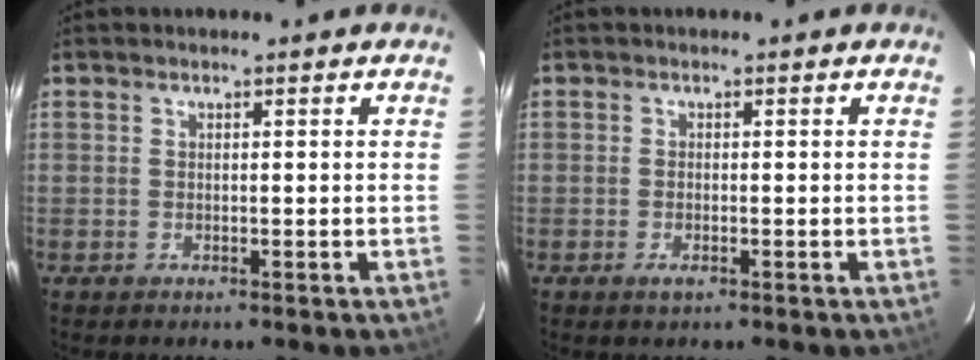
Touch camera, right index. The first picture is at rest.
{"total": 1.4, "force": [-0.9, 0.7, 1.0], "torque": [-0.020, -0.002, -0.016]}